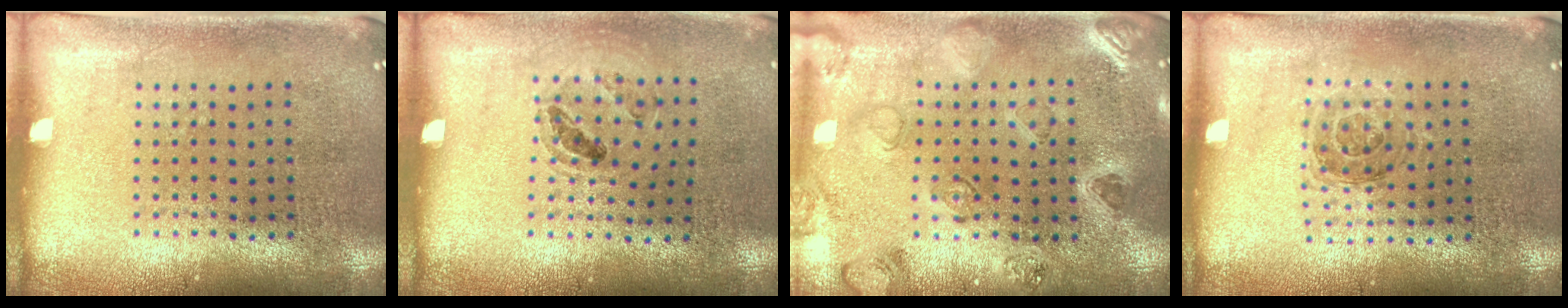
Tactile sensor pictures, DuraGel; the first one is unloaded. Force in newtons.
{"total": 0.9, "press": 0.9, "slide": 0.1}
{"total": 0.8, "press": 0.7, "slide": 0.3}
{"total": 1.1, "press": 1.0, "slide": 0.3}